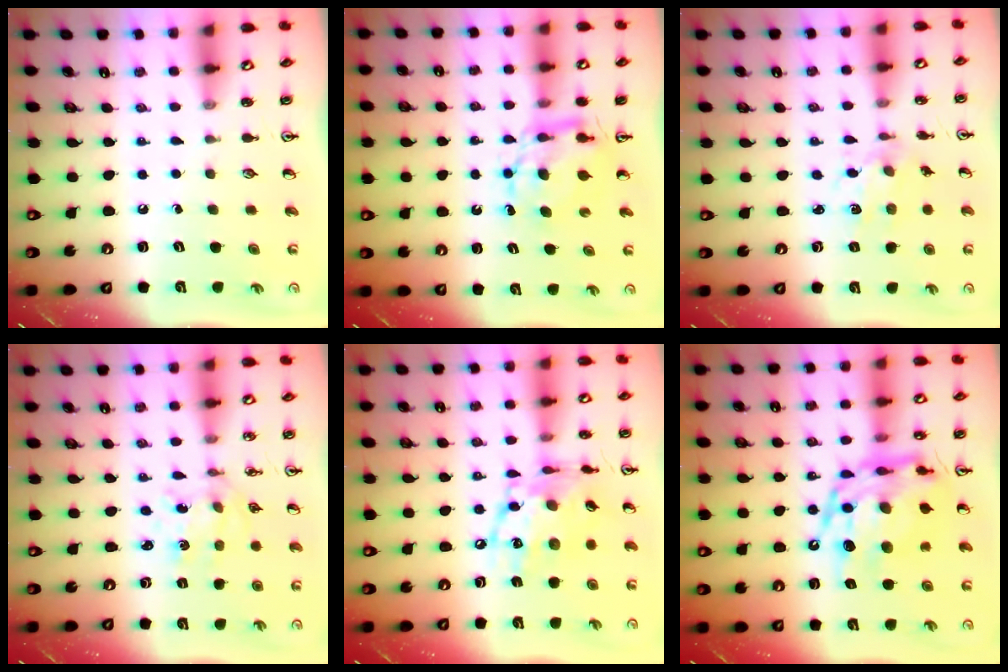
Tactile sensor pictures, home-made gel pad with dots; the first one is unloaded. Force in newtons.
{"total": 6.8, "press": 6.8, "slide": 0.2}
{"total": 3.3, "press": 3.3, "slide": 0.1}
{"total": 2.6, "press": 2.4, "slide": 0.9}
{"total": 15.6, "press": 15.6, "slide": 0.9}
{"total": 17.9, "press": 17.8, "slide": 1.7}